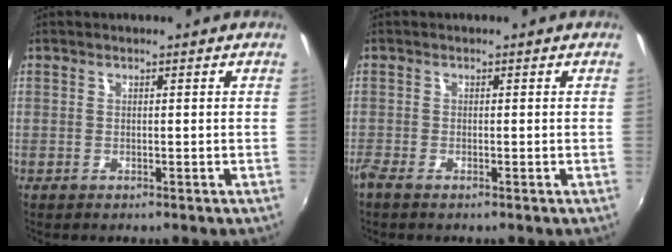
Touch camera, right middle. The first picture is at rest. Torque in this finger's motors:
{"motor_torque": [1.04, -0.92, 0.33, 0.17]}